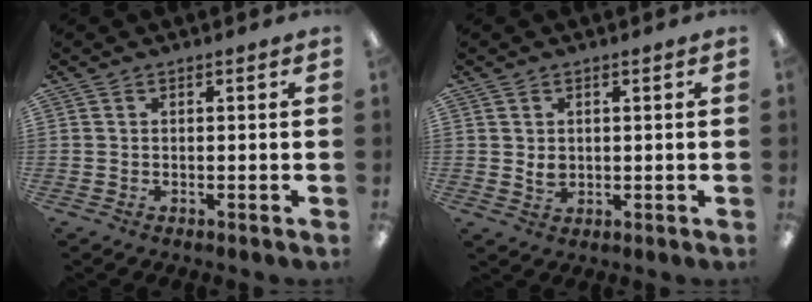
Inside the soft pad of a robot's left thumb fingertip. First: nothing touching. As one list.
[{"total": 2.4, "force": [0.7, 2.0, 1.2], "torque": [-0.016, 0.000, 0.010]}]